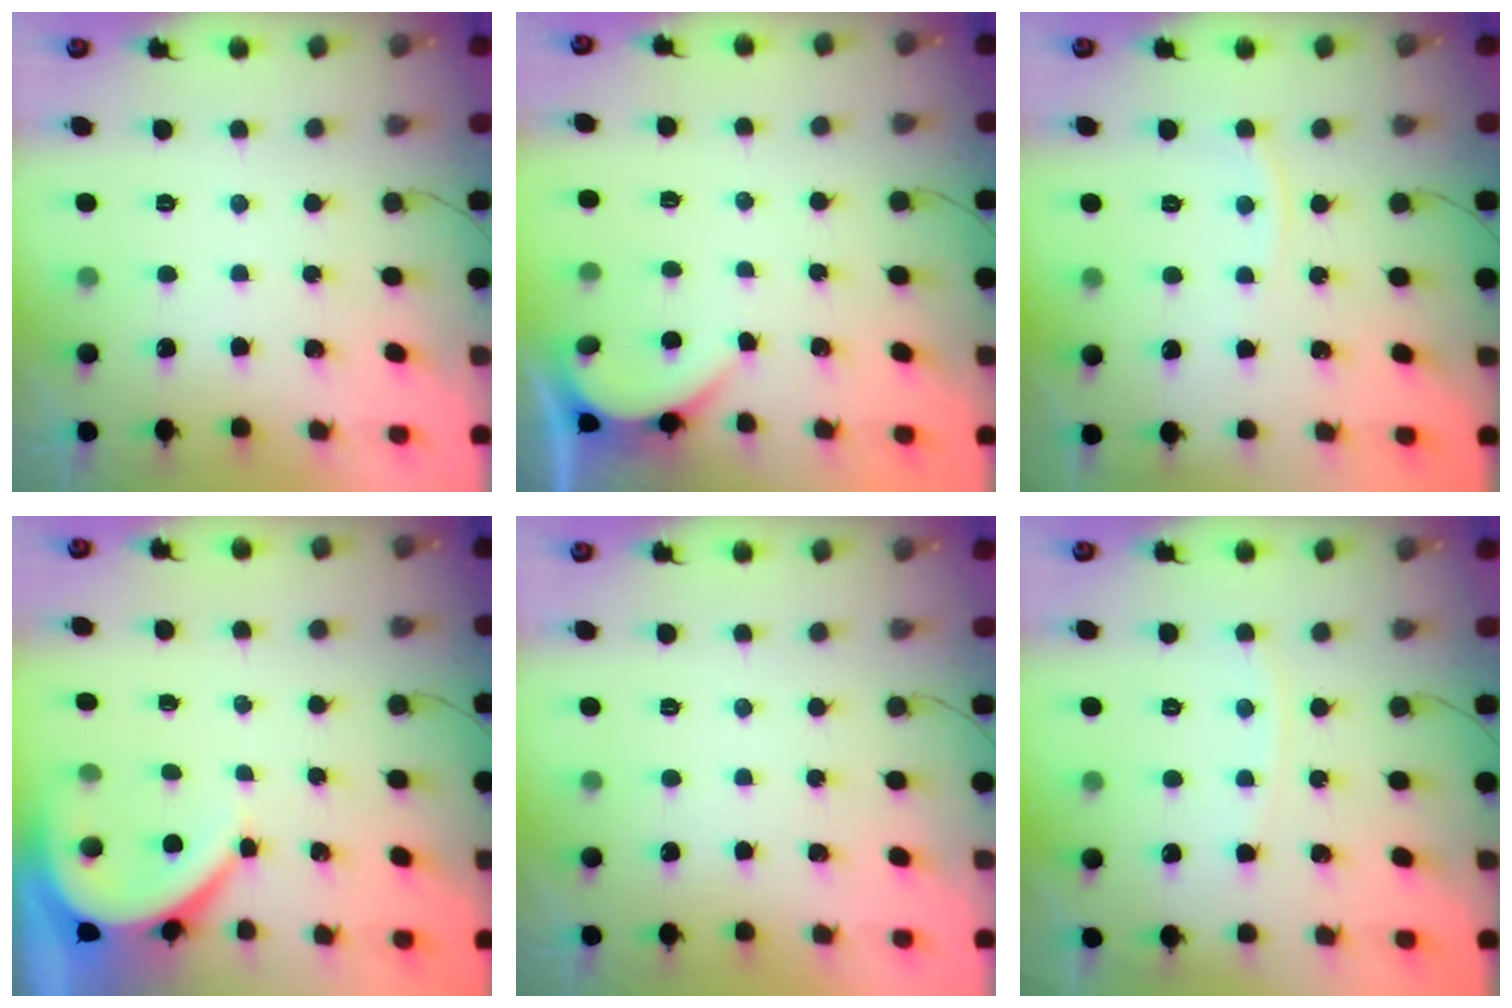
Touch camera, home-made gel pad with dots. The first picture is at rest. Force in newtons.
{"total": 2.3, "press": 2.3, "slide": 0.2}
{"total": 5.0, "press": 5.0, "slide": 0.5}
{"total": 5.8, "press": 5.7, "slide": 1.0}
{"total": 0.0}
{"total": 5.7, "press": 5.7, "slide": 0.6}